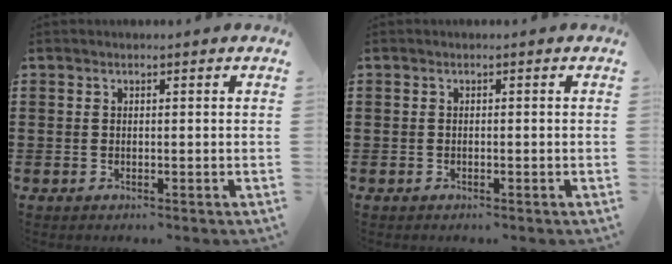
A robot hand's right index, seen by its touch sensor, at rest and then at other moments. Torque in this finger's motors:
{"motor_torque": [0.13, 0.10, 0.00, 0.00]}